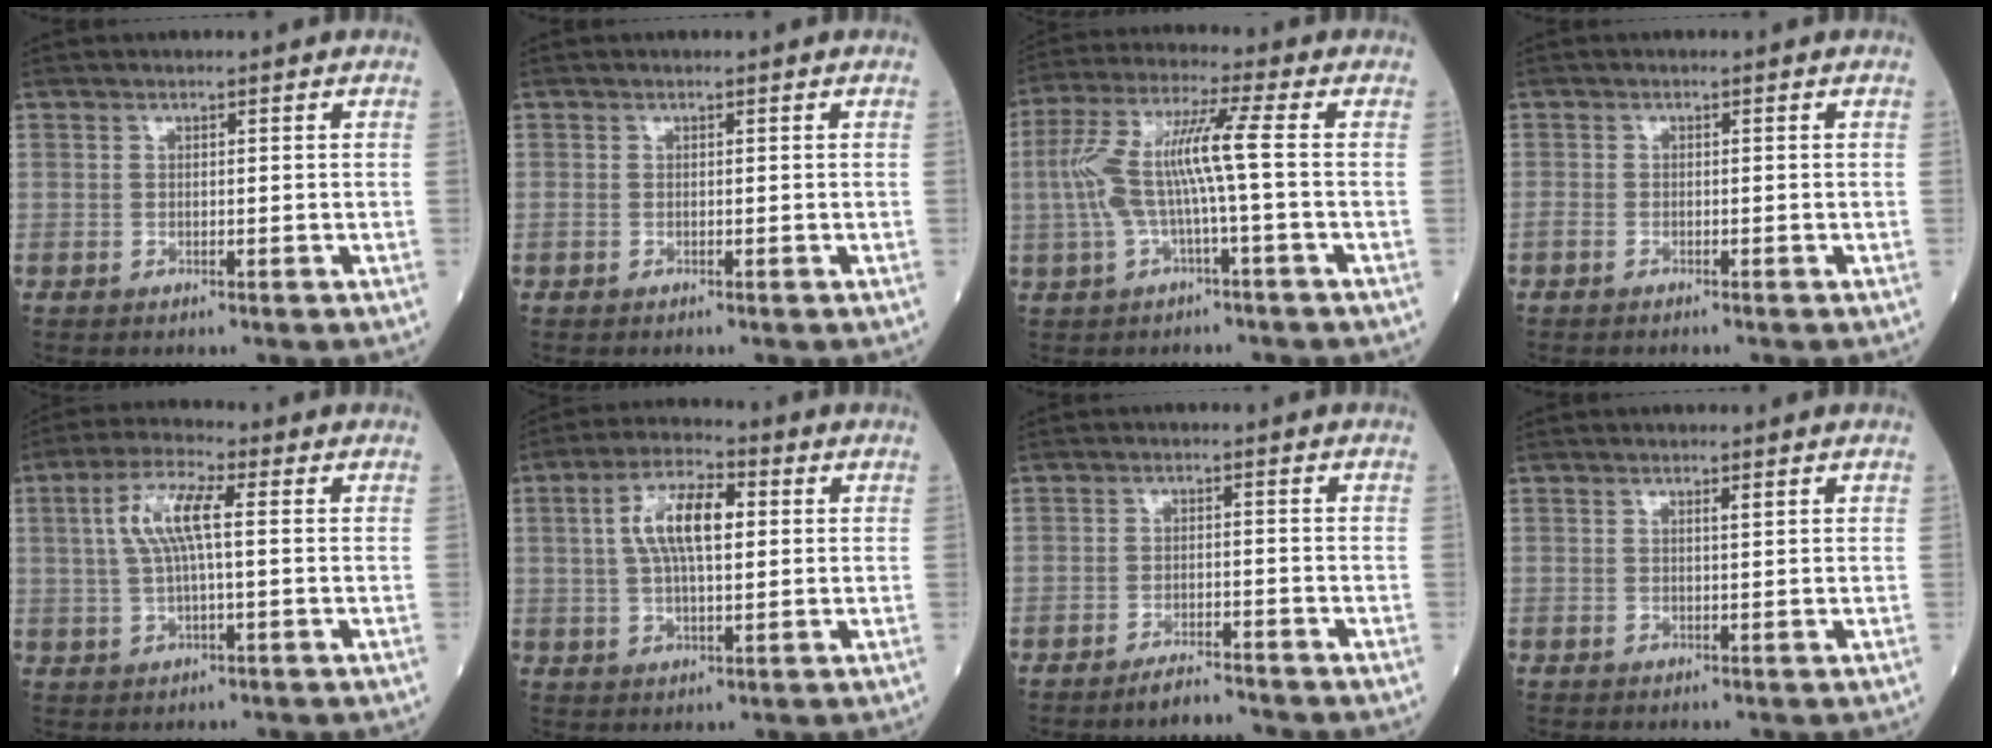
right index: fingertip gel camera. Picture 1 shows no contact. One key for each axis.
{"total": 0.0}
{"total": 9.2, "fx": -0.6, "fy": -0.1, "fz": 9.2, "tx": -0.195, "ty": 0.029, "tz": -0.015}
{"total": 1.5, "fx": -1.4, "fy": 0.2, "fz": 0.7, "tx": -0.017, "ty": -0.002, "tz": -0.024}
{"total": 7.4, "fx": 1.4, "fy": 1.5, "fz": 7.1, "tx": -0.152, "ty": 0.016, "tz": 0.026}
{"total": 9.3, "fx": 2.0, "fy": 3.2, "fz": 8.5, "tx": -0.166, "ty": 0.019, "tz": 0.033}
{"total": 2.7, "fx": -2.6, "fy": 0.1, "fz": 0.6, "tx": -0.014, "ty": -0.007, "tz": -0.046}
{"total": 0.7, "fx": 0.5, "fy": 0.0, "fz": 0.5, "tx": -0.011, "ty": 0.000, "tz": 0.007}